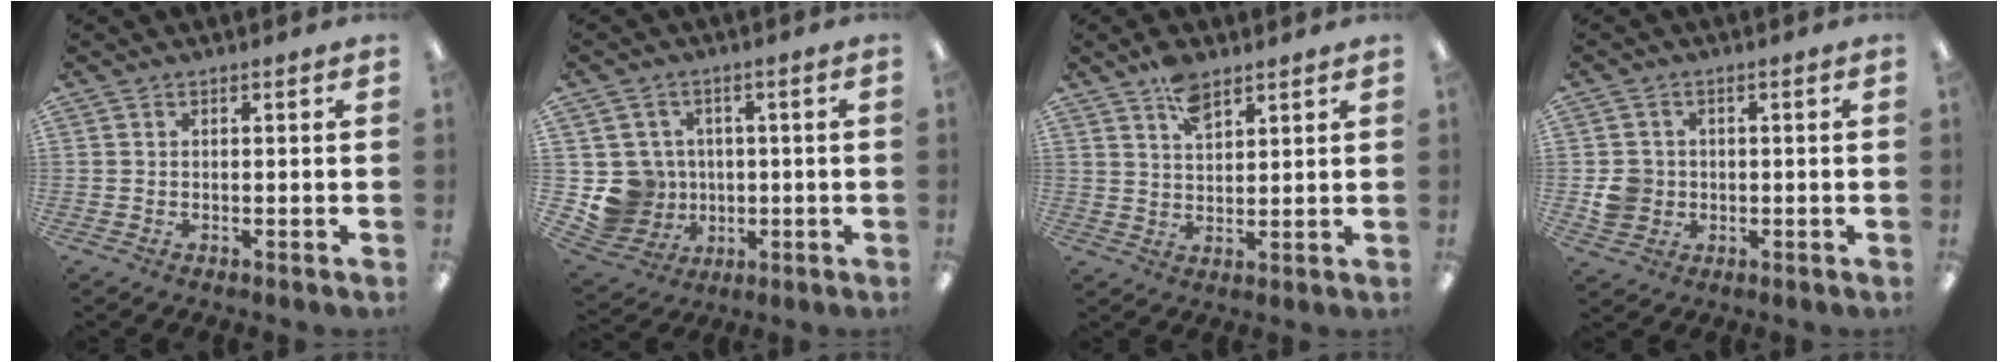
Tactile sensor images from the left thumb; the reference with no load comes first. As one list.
[{"total": 9.2, "force": [-0.3, 9.0, 1.4], "torque": [-0.056, 0.007, 0.009]}, {"total": 6.2, "force": [4.3, 2.8, 3.5], "torque": [-0.054, -0.019, 0.075]}, {"total": 5.1, "force": [-0.3, 4.9, 1.4], "torque": [-0.016, 0.008, -0.003]}]